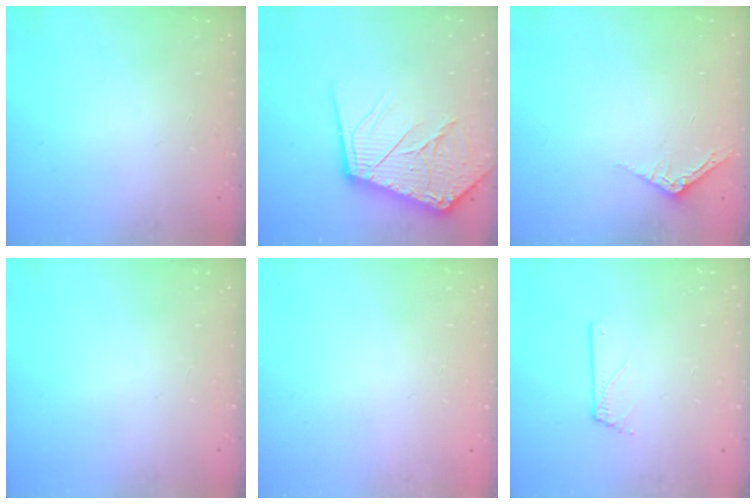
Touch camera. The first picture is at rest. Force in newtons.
{"total": 16.4, "press": 16.2, "slide": 2.0}
{"total": 2.5, "press": 2.5, "slide": 0.2}
{"total": 0.0}
{"total": 0.0}
{"total": 0.6, "press": 0.6, "slide": 0.1}